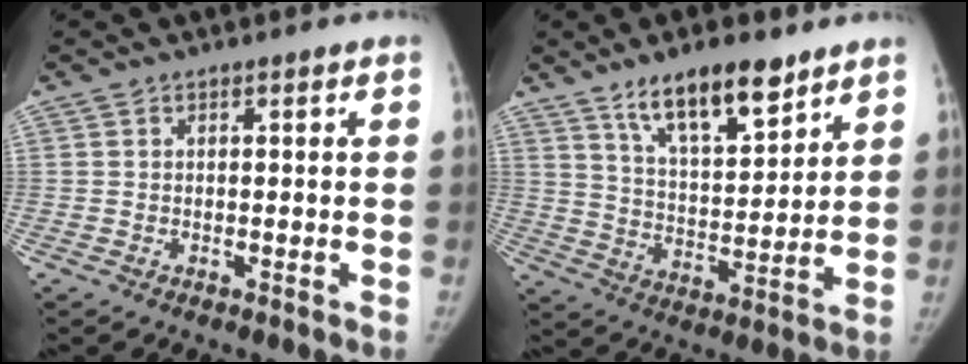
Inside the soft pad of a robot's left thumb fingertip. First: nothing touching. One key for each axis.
{"total": 13.8, "fx": 9.4, "fy": 4.7, "fz": 9.0, "tx": -0.124, "ty": -0.054, "tz": 0.167}